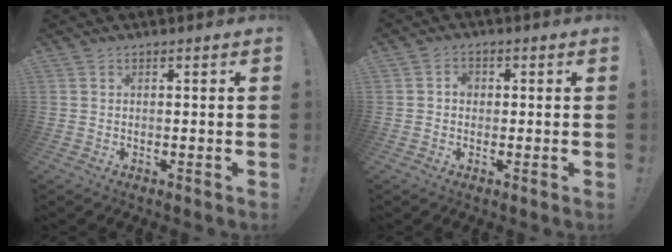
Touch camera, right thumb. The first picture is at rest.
{"total": 2.8, "force": [-0.2, 2.2, 1.6], "torque": [-0.014, 0.000, -0.007]}